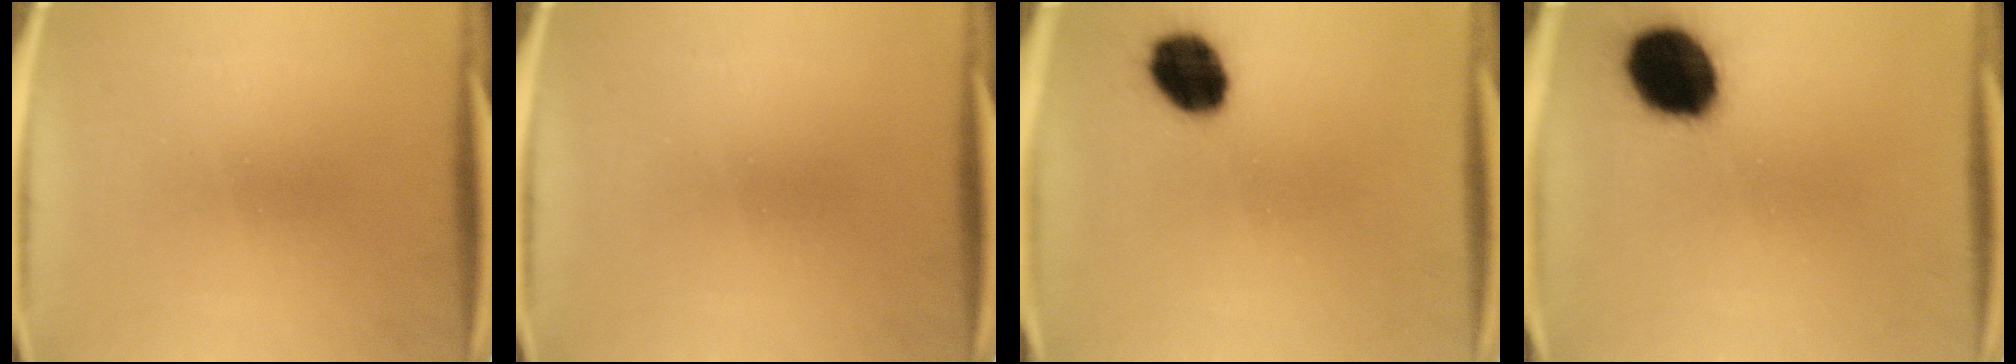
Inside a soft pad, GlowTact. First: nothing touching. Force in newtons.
{"total": 0.0}
{"total": 11.1}
{"total": 16.0}